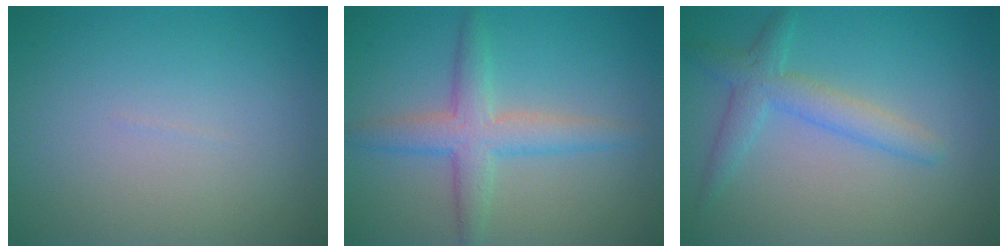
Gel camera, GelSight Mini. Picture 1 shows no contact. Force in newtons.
{"total": 4.0, "press": 4.0, "slide": 0.1}
{"total": 2.1, "press": 2.1, "slide": 0.1}